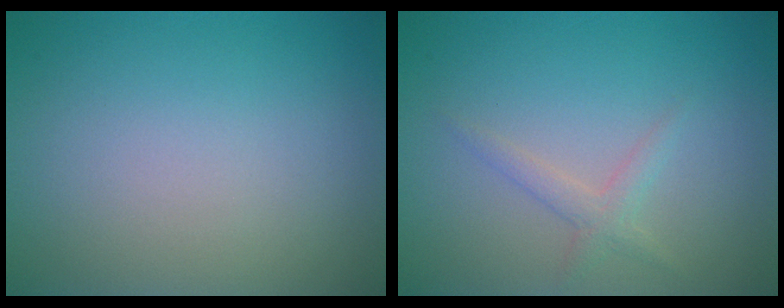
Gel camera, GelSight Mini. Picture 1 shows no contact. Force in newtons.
{"total": 1.5, "press": 1.5, "slide": 0.1}